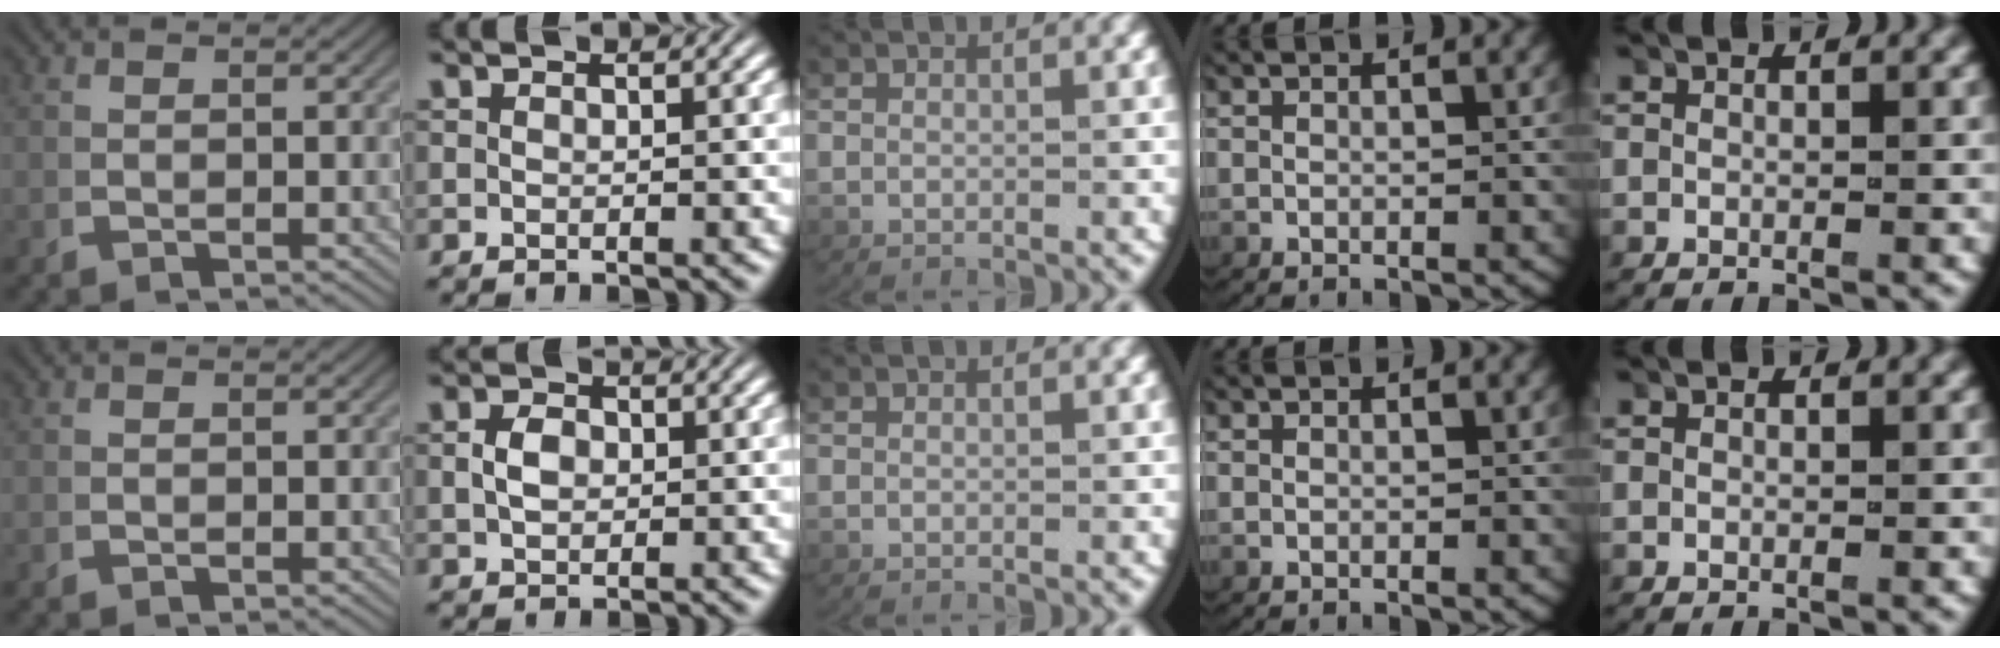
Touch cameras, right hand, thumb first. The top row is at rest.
{"index": {"total": 1.0, "force": [0.1, 0.2, 1.0], "torque": [-0.010, -0.007, 0.011]}}